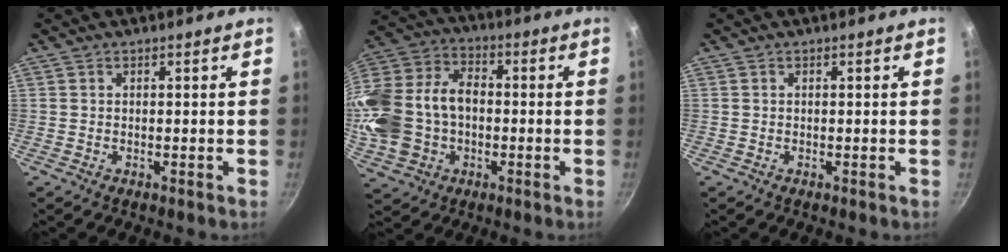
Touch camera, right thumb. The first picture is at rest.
{"total": 21.6, "force": [-2.4, 16.0, 14.3], "torque": [-0.309, 0.052, -0.042]}
{"total": 0.0}